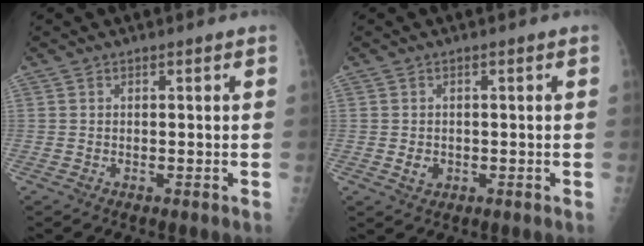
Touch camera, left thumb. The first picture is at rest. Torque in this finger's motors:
{"motor_torque": [0.03, 0.11, 0.34, -0.04, 0.00]}